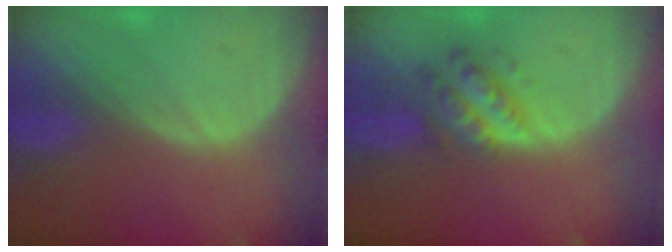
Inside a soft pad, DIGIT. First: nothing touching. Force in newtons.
{"total": 5.5, "press": 5.5, "slide": 0.2}